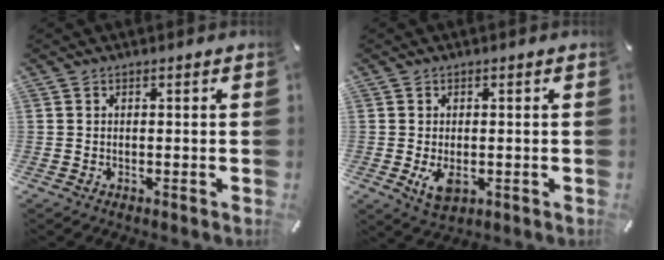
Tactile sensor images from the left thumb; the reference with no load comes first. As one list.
[{"total": 4.5, "force": [-0.7, 2.8, 3.4], "torque": [-0.076, -0.008, -0.016]}]